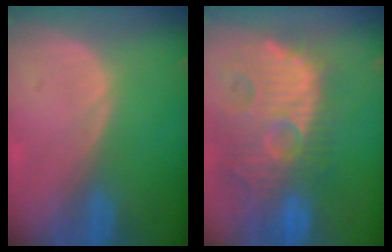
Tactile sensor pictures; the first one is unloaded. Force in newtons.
{"total": 14.4, "press": 12.5, "slide": 7.1}